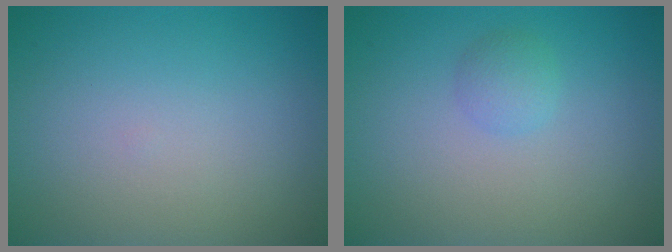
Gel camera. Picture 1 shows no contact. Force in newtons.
{"total": 1.3, "press": 1.3, "slide": 0.0}